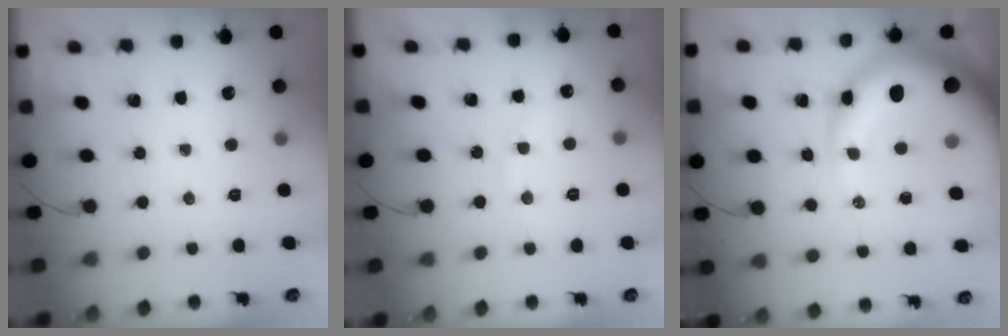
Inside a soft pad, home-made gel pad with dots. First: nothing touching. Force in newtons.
{"total": 7.4, "press": 7.2, "slide": 1.6}
{"total": 16.3, "press": 15.6, "slide": 4.7}